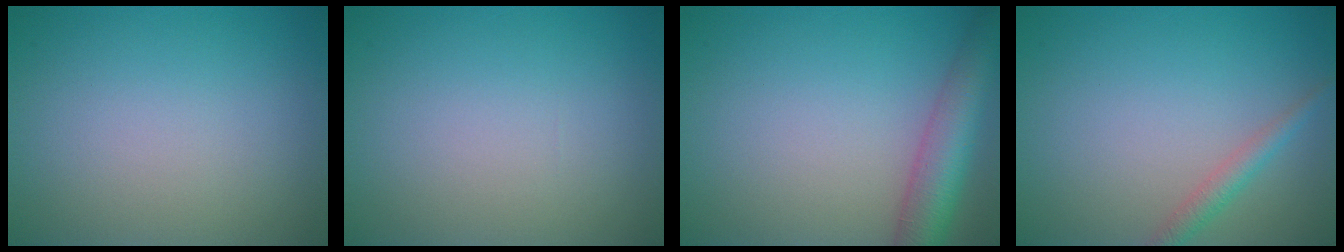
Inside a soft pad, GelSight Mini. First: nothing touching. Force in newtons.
{"total": 0.0}
{"total": 5.6, "press": 5.6, "slide": 0.2}
{"total": 1.8, "press": 1.8, "slide": 0.1}